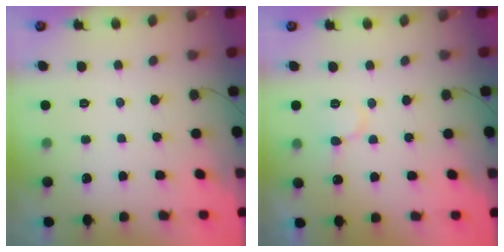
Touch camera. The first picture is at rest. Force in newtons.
{"total": 7.8, "press": 7.7, "slide": 1.2}